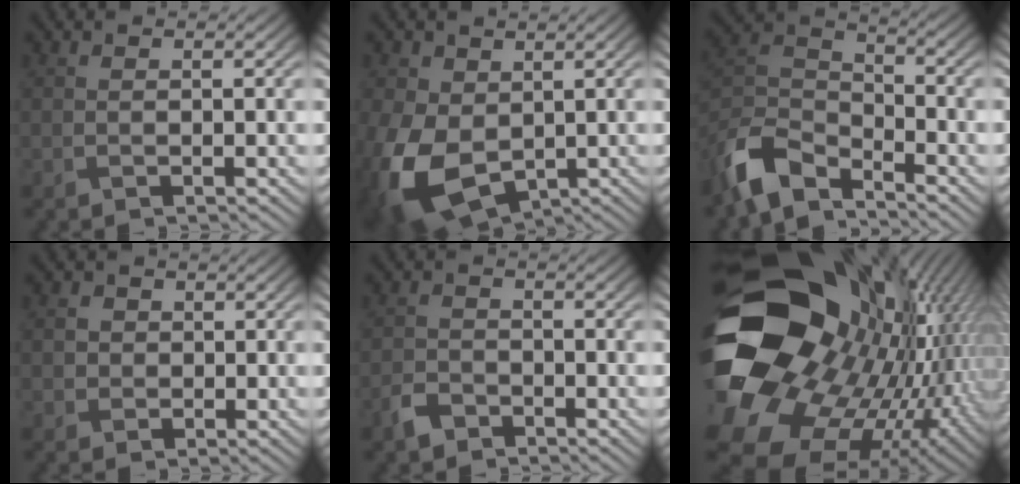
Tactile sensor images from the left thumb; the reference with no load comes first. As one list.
[{"total": 12.8, "force": [-1.7, 8.9, 9.0], "torque": [-0.248, -0.034, -0.023]}, {"total": 9.4, "force": [-7.5, 3.4, 4.6], "torque": [-0.108, -0.009, -0.167]}, {"total": 2.1, "force": [0.1, 2.0, 0.5], "torque": [-0.014, -0.001, -0.003]}, {"total": 2.8, "force": [-2.1, 1.6, 1.0], "torque": [-0.024, -0.001, -0.051]}, {"total": 21.2, "force": [0.9, 15.0, 14.9], "torque": [-0.319, -0.062, 0.049]}]